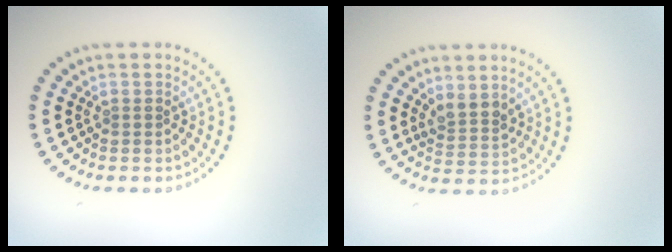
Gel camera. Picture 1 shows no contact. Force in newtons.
{"total": 2.2, "press": 1.8, "slide": 1.3}